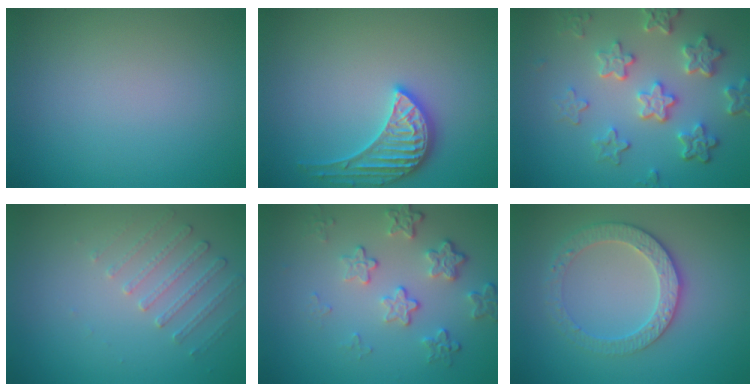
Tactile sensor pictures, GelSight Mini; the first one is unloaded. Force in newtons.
{"total": 3.3, "press": 3.3, "slide": 0.4}
{"total": 5.8, "press": 4.4, "slide": 3.8}
{"total": 1.7, "press": 1.2, "slide": 1.2}
{"total": 3.9, "press": 2.8, "slide": 2.7}
{"total": 3.3, "press": 3.2, "slide": 0.9}